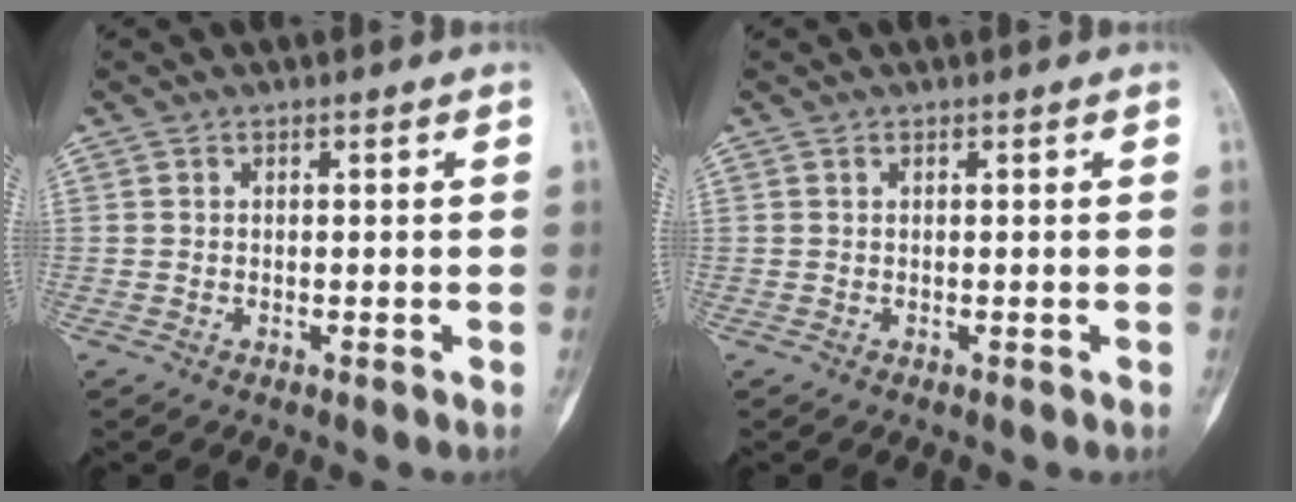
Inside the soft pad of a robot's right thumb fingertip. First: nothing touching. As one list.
[{"total": 0.0}]